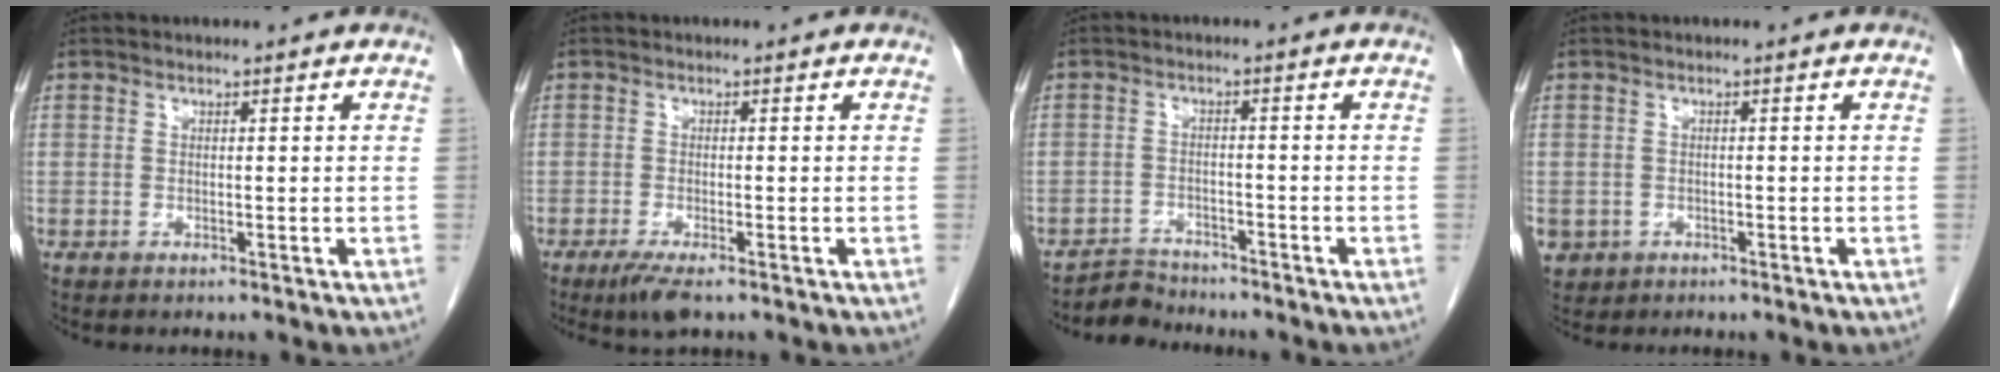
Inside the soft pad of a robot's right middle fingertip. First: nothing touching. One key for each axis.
{"total": 3.6, "fx": -2.5, "fy": 0.5, "fz": 2.6, "tx": -0.051, "ty": -0.011, "tz": -0.044}
{"total": 3.4, "fx": -3.2, "fy": 0.5, "fz": -1.0, "tx": 0.019, "ty": -0.008, "tz": -0.057}
{"total": 3.4, "fx": -1.7, "fy": 2.8, "fz": 0.6, "tx": -0.013, "ty": 0.001, "tz": -0.028}